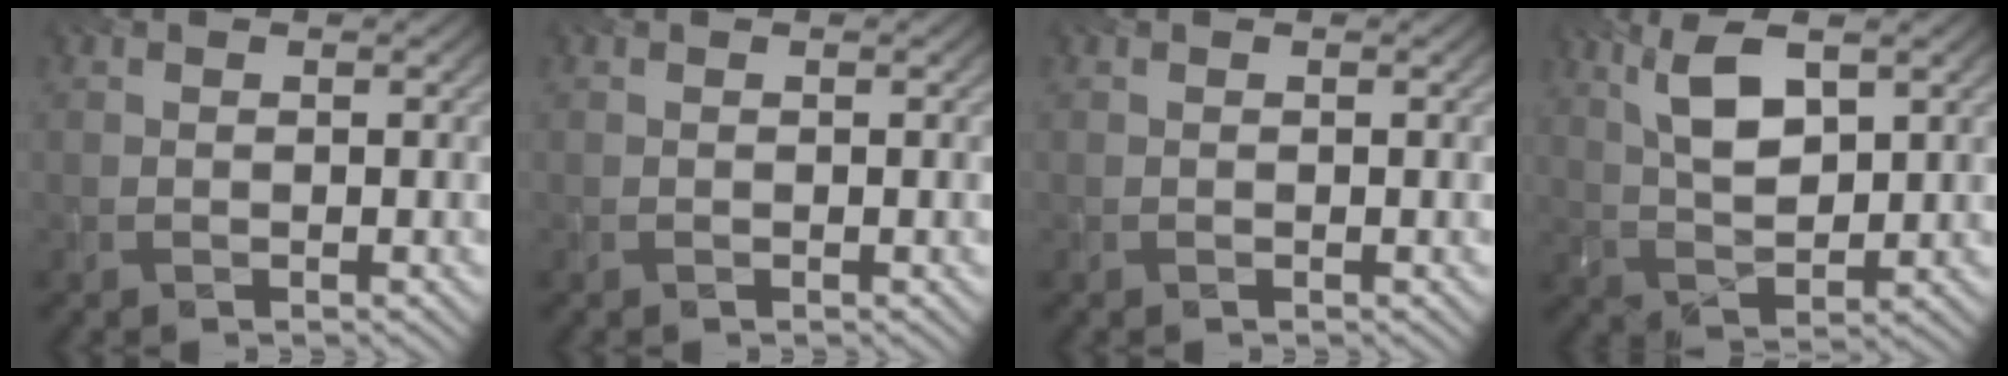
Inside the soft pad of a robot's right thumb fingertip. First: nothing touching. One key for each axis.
{"total": 0.0}
{"total": 0.0}
{"total": 7.4, "fx": 3.0, "fy": 2.9, "fz": 6.2, "tx": -0.135, "ty": 0.005, "tz": 0.061}